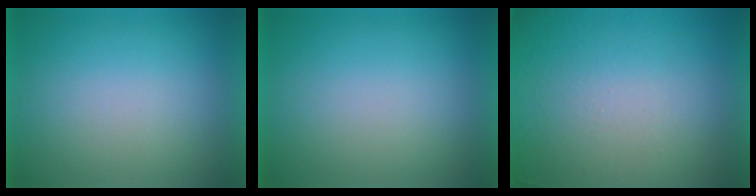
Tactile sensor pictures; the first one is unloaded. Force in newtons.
{"total": 0.0}
{"total": 7.3}